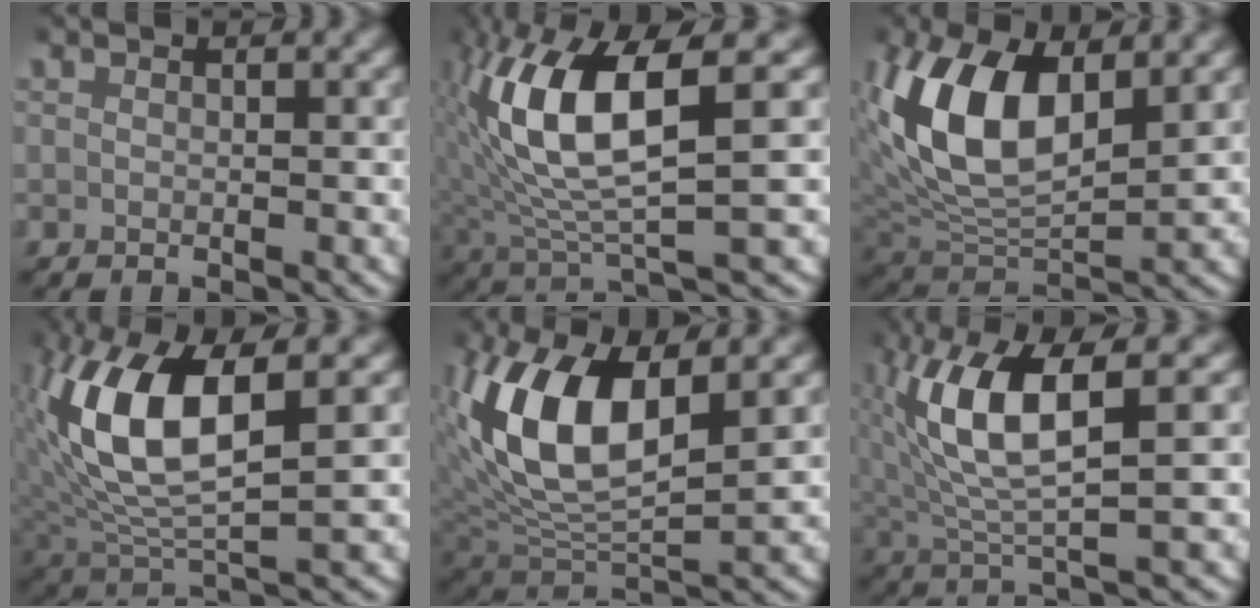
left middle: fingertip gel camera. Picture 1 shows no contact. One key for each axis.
{"total": 10.1, "fx": 1.1, "fy": 4.0, "fz": 9.2, "tx": -0.184, "ty": 0.000, "tz": 0.024}
{"total": 8.7, "fx": 2.3, "fy": 5.1, "fz": 6.7, "tx": -0.161, "ty": -0.001, "tz": 0.046}
{"total": 9.5, "fx": 1.6, "fy": 4.4, "fz": 8.3, "tx": -0.178, "ty": -0.001, "tz": 0.034}
{"total": 9.3, "fx": 2.0, "fy": 4.9, "fz": 7.6, "tx": -0.175, "ty": 0.000, "tz": 0.042}
{"total": 7.6, "fx": 1.4, "fy": 2.8, "fz": 6.9, "tx": -0.144, "ty": 0.004, "tz": 0.029}